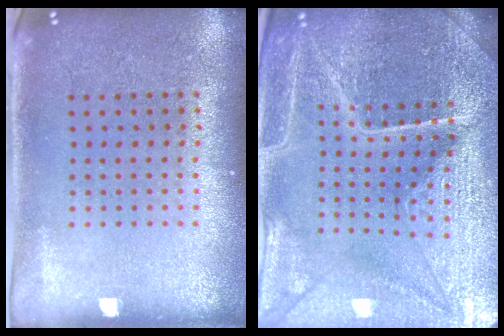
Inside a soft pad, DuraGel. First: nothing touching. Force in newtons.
{"total": 5.3, "press": 4.9, "slide": 1.9}